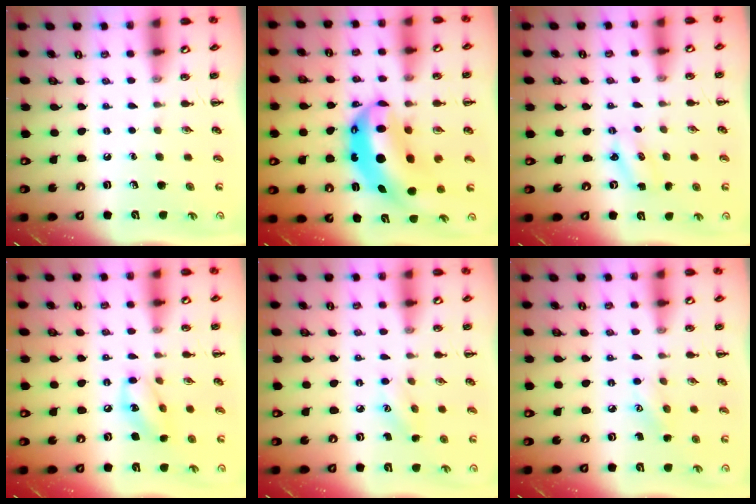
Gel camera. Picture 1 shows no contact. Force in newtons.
{"total": 12.3, "press": 11.9, "slide": 3.0}
{"total": 2.3, "press": 2.2, "slide": 0.7}
{"total": 10.8, "press": 10.7, "slide": 1.7}
{"total": 6.2, "press": 5.9, "slide": 1.6}
{"total": 5.5, "press": 5.4, "slide": 1.2}